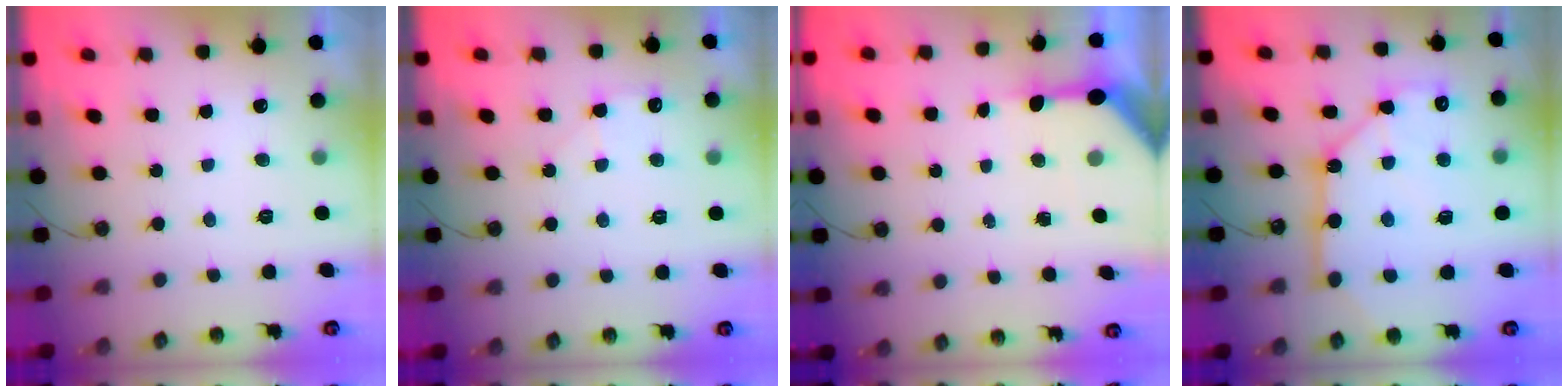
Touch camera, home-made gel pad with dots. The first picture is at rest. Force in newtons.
{"total": 7.1, "press": 7.0, "slide": 0.9}
{"total": 7.6, "press": 7.5, "slide": 0.8}
{"total": 14.0, "press": 14.0, "slide": 0.6}